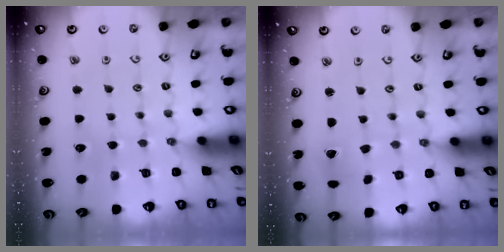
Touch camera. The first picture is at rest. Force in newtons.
{"total": 1.9, "press": 1.9, "slide": 0.0}